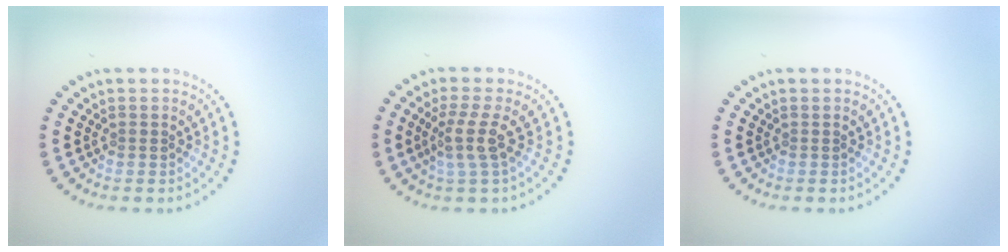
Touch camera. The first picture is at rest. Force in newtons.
{"total": 2.7, "press": 2.1, "slide": 1.7}
{"total": 0.0}